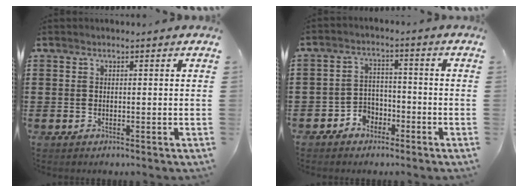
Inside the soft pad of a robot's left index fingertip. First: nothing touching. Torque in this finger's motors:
{"motor_torque": [0.18, 0.17, 0.11, 0.03]}